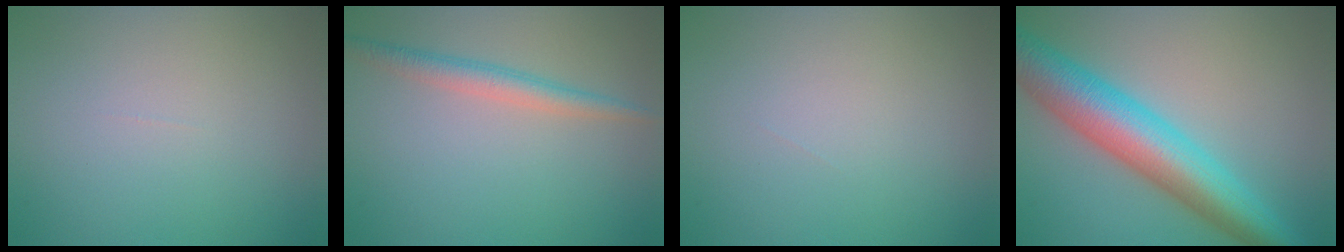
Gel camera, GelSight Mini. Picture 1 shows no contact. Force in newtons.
{"total": 2.5, "press": 2.5, "slide": 0.1}
{"total": 0.0}
{"total": 8.9, "press": 8.9, "slide": 0.2}